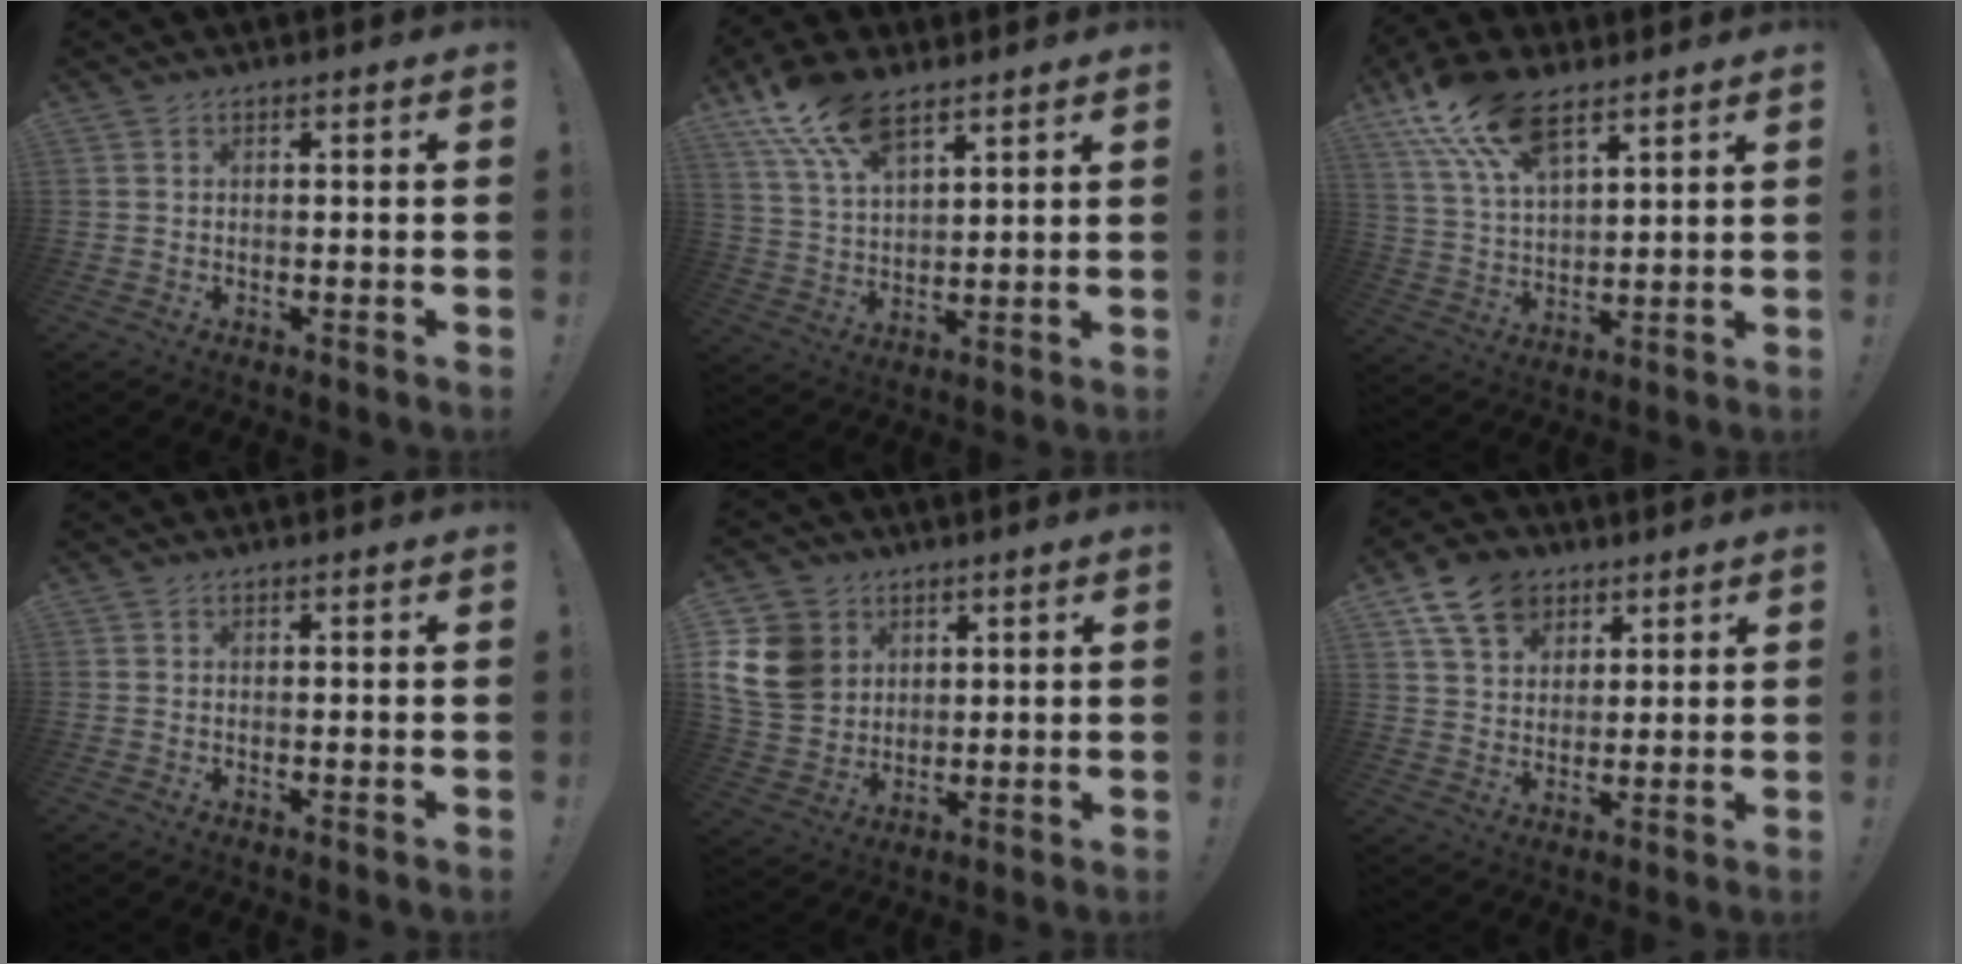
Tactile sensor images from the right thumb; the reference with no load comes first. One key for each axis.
{"total": 13.0, "fx": 8.9, "fy": 6.1, "fz": 7.4, "tx": -0.147, "ty": -0.035, "tz": 0.169}
{"total": 15.6, "fx": 10.4, "fy": 7.4, "fz": 8.9, "tx": -0.187, "ty": -0.047, "tz": 0.194}
{"total": 0.0}
{"total": 14.6, "fx": 4.6, "fy": 12.2, "fz": 6.5, "tx": -0.129, "ty": -0.020, "tz": 0.095}
{"total": 12.3, "fx": 6.8, "fy": 8.9, "fz": 5.1, "tx": -0.076, "ty": -0.033, "tz": 0.131}